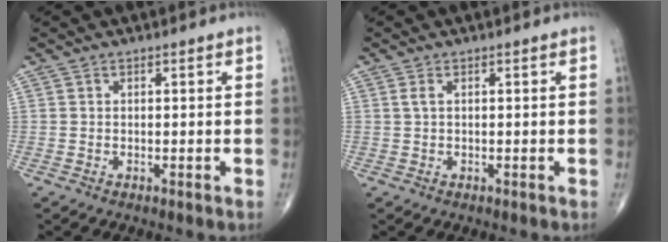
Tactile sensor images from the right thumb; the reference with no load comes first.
{"total": 1.1, "force": [0.3, 0.6, 0.9], "torque": [-0.025, 0.005, 0.006]}